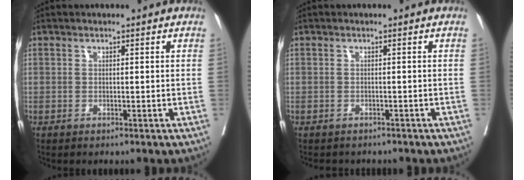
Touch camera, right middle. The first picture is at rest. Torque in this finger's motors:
{"motor_torque": [0.46, -0.50, -0.02, -0.01]}